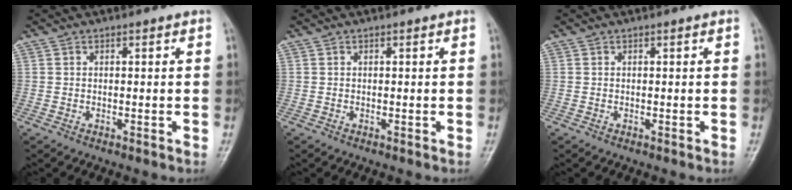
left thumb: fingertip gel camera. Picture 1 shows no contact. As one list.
[{"total": 0.0}, {"total": 0.0}]